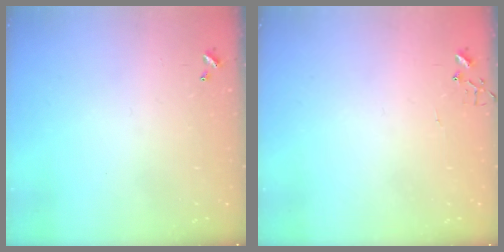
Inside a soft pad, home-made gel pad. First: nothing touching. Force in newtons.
{"total": 3.6, "press": 3.6, "slide": 0.4}